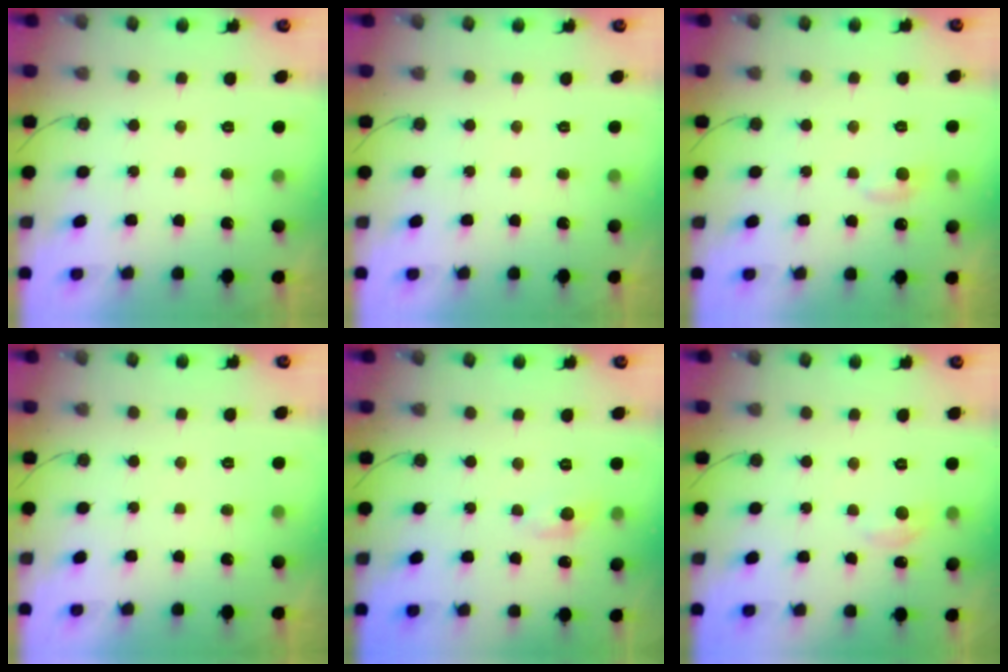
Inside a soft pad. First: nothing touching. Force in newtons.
{"total": 0.0}
{"total": 4.2, "press": 4.1, "slide": 0.5}
{"total": 0.0}
{"total": 3.8, "press": 3.7, "slide": 0.5}
{"total": 6.8, "press": 6.7, "slide": 1.0}